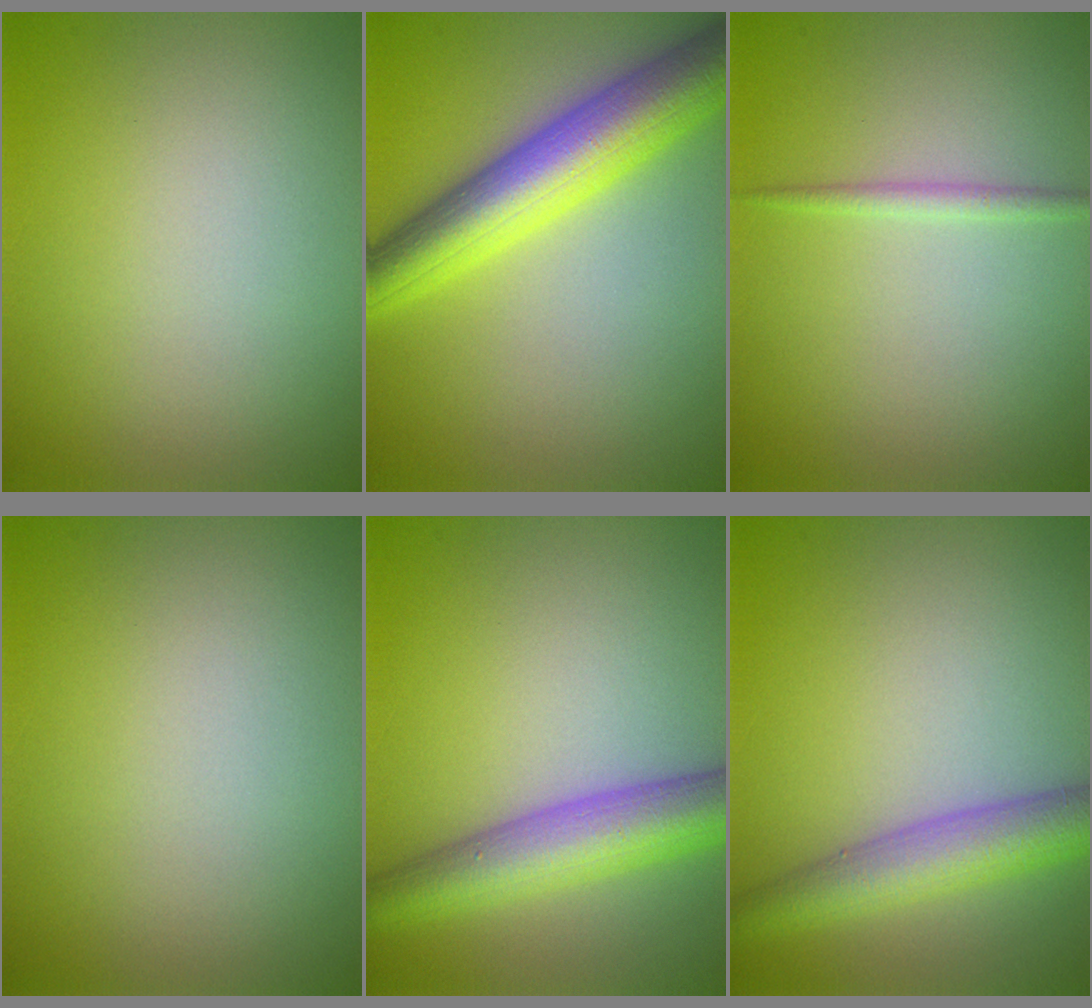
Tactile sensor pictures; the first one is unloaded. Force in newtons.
{"total": 8.2, "press": 8.2, "slide": 0.2}
{"total": 1.1, "press": 1.1, "slide": 0.0}
{"total": 0.0}
{"total": 6.5, "press": 6.5, "slide": 0.2}
{"total": 5.1, "press": 5.1, "slide": 0.3}